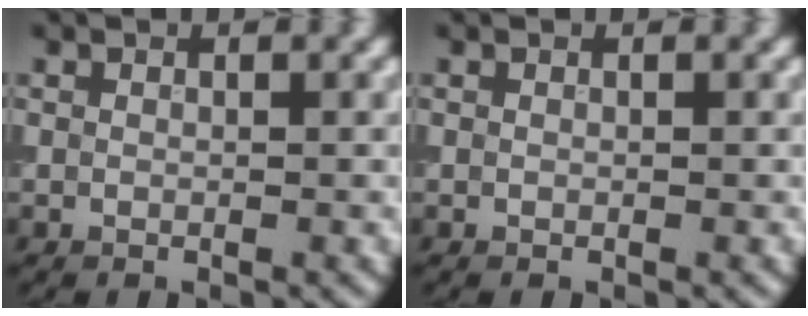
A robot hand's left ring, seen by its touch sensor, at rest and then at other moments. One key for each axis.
{"total": 0.0}